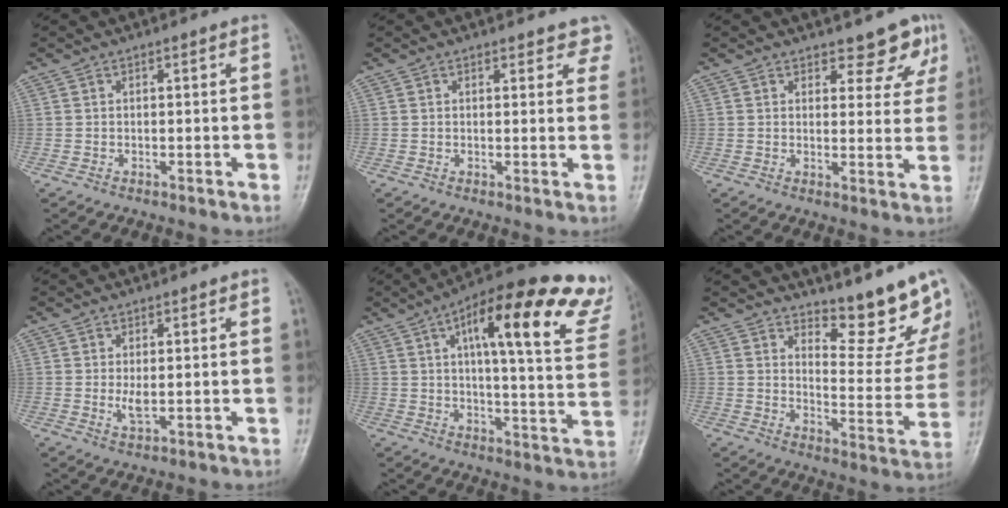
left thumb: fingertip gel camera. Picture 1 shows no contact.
{"total": 4.2, "force": [3.6, 2.0, 1.0], "torque": [0.030, -0.015, 0.026]}
{"total": 6.2, "force": [4.9, 3.1, 2.2], "torque": [0.008, -0.033, 0.052]}
{"total": 2.4, "force": [0.3, 1.1, 2.1], "torque": [-0.038, -0.008, 0.010]}
{"total": 25.4, "force": [13.8, 7.0, 20.1], "torque": [-0.251, -0.024, 0.172]}
{"total": 13.3, "force": [11.9, 3.4, 5.0], "torque": [-0.033, -0.119, 0.155]}